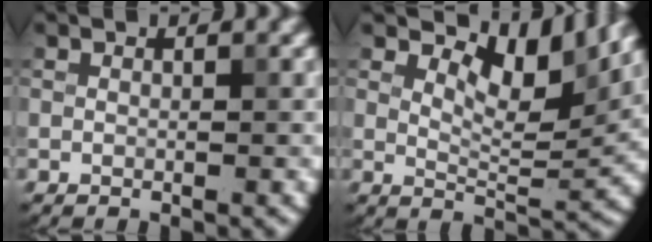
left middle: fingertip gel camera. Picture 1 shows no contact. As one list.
[{"total": 6.4, "force": [3.6, 2.8, 4.5], "torque": [-0.070, -0.002, 0.054]}]